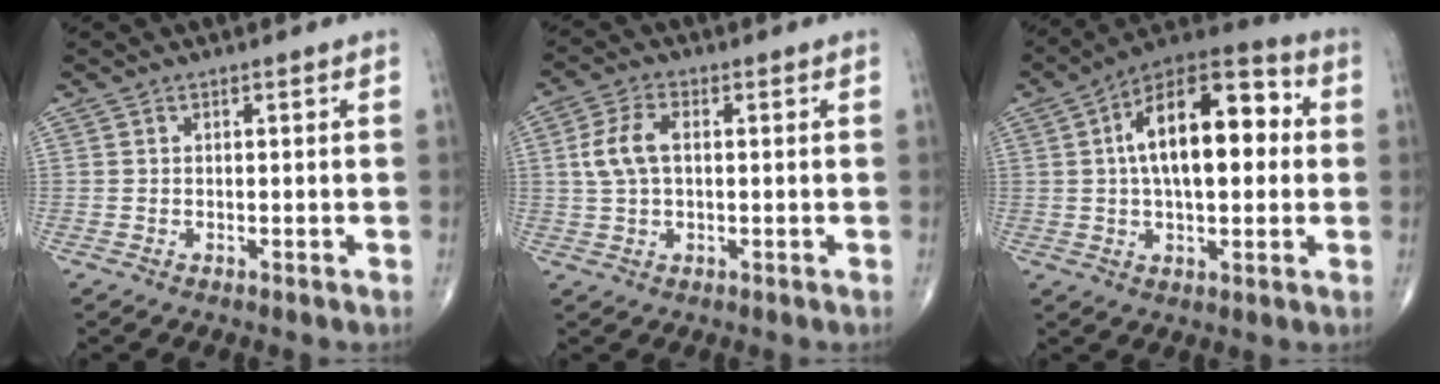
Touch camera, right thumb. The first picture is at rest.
{"total": 6.2, "force": [0.8, 3.4, 5.1], "torque": [-0.116, 0.014, 0.014]}
{"total": 18.8, "force": [2.6, 9.2, 16.2], "torque": [-0.233, 0.031, 0.031]}